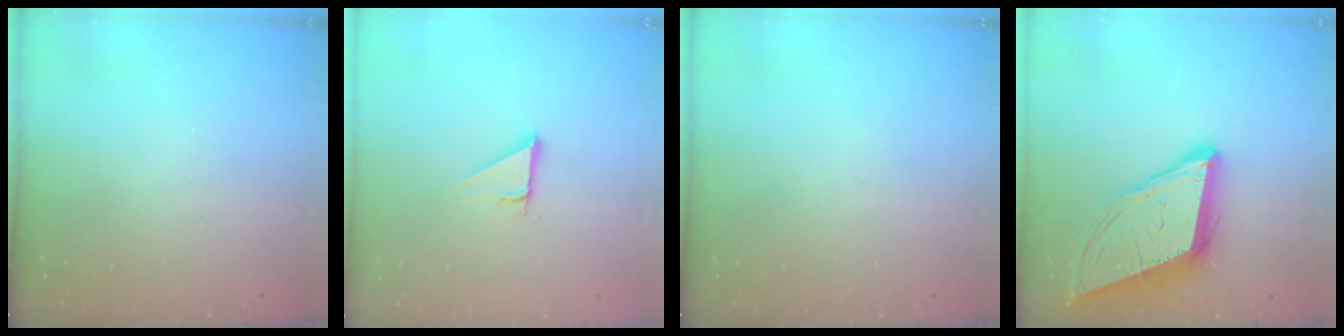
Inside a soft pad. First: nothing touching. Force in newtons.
{"total": 3.7, "press": 3.7, "slide": 0.2}
{"total": 0.0}
{"total": 13.2, "press": 12.6, "slide": 4.0}